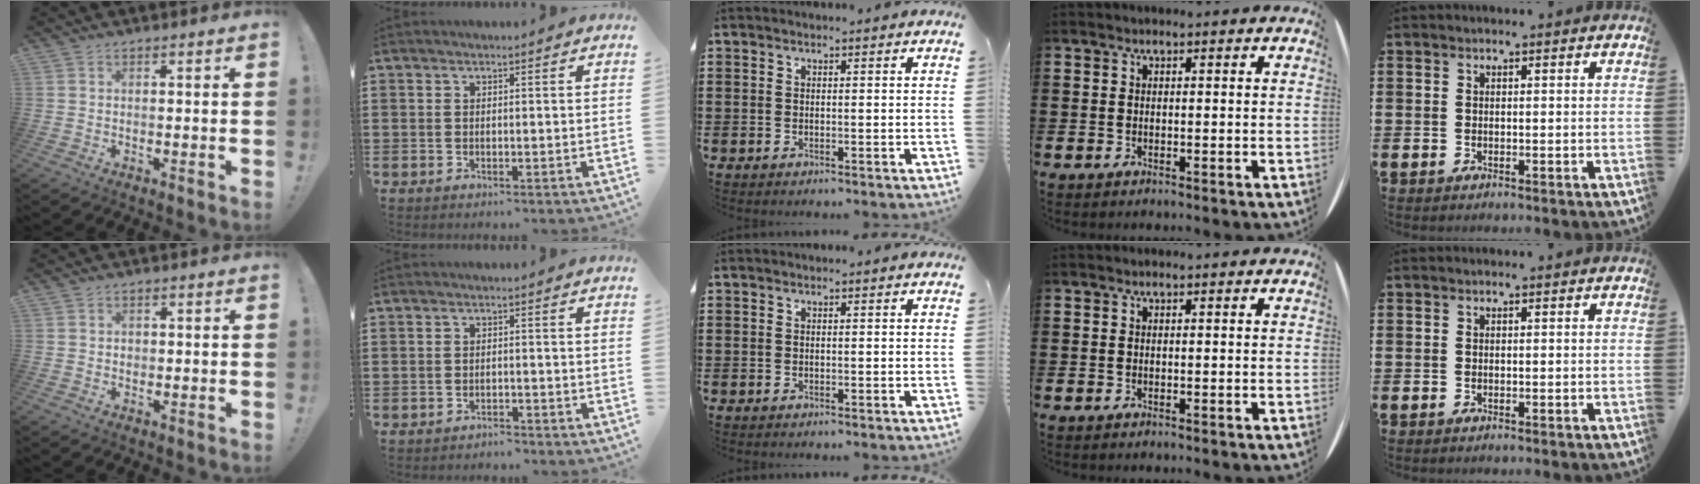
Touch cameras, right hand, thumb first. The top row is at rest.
{"thumb": {"total": 1.0, "force": [-0.2, 0.9, 0.3], "torque": [-0.010, 0.004, -0.003]}, "index": {"total": 1.5, "force": [-1.5, 0.1, -0.1], "torque": [-0.003, 0.002, -0.034]}}